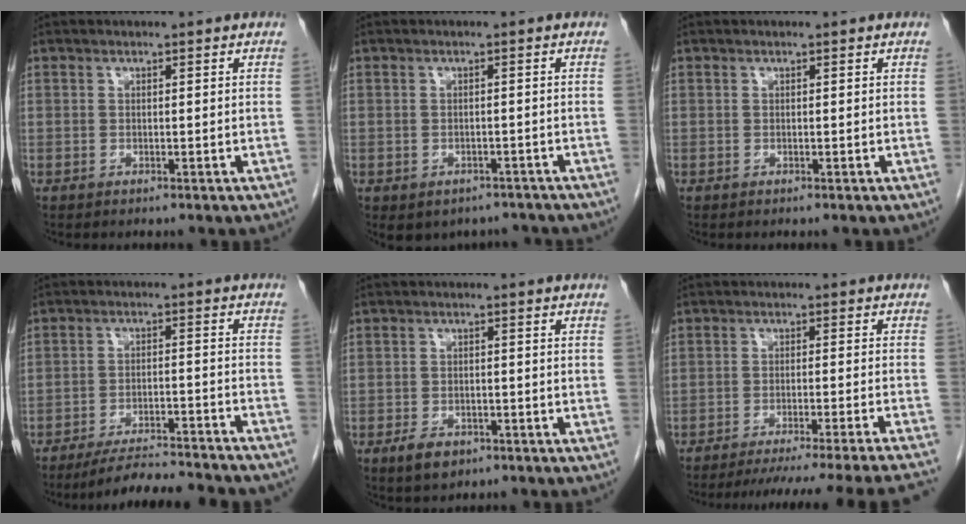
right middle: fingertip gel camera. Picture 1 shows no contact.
{"total": 6.1, "force": [-4.8, 3.6, 1.0], "torque": [-0.003, 0.011, -0.056]}
{"total": 0.0}
{"total": 15.5, "force": [-14.3, 0.8, 6.0], "torque": [-0.088, -0.013, -0.201]}
{"total": 3.8, "force": [-2.4, 2.1, 2.1], "torque": [-0.043, -0.002, -0.031]}
{"total": 20.8, "force": [-19.0, -2.9, 7.8], "torque": [-0.070, -0.048, -0.249]}